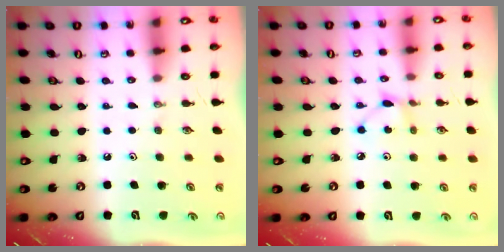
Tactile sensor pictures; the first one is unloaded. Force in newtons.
{"total": 3.6, "press": 3.6, "slide": 0.4}